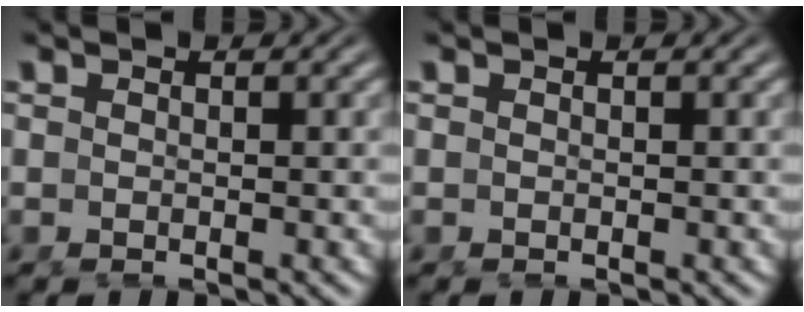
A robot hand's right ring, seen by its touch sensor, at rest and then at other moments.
{"total": 0.0}